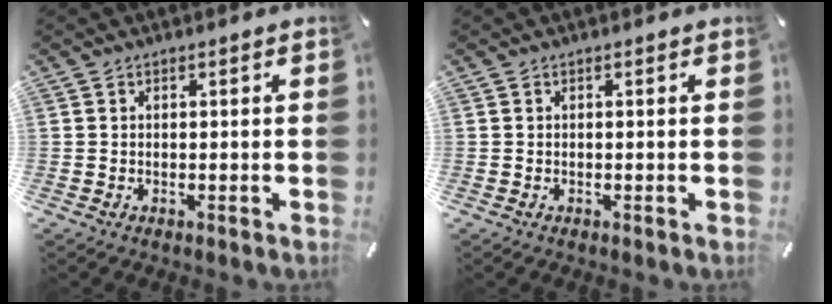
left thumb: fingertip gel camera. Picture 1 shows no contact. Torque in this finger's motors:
{"motor_torque": [-0.18, -0.40, -0.05, 0.13, 0.02]}